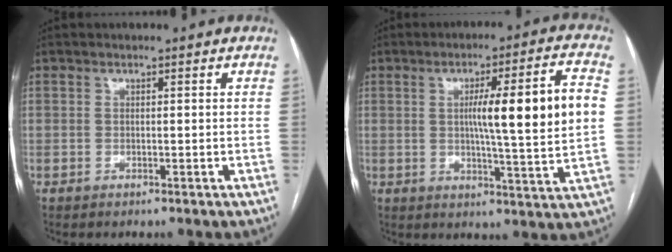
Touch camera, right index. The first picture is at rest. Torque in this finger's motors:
{"motor_torque": [0.96, 0.07, 0.52, 0.11]}